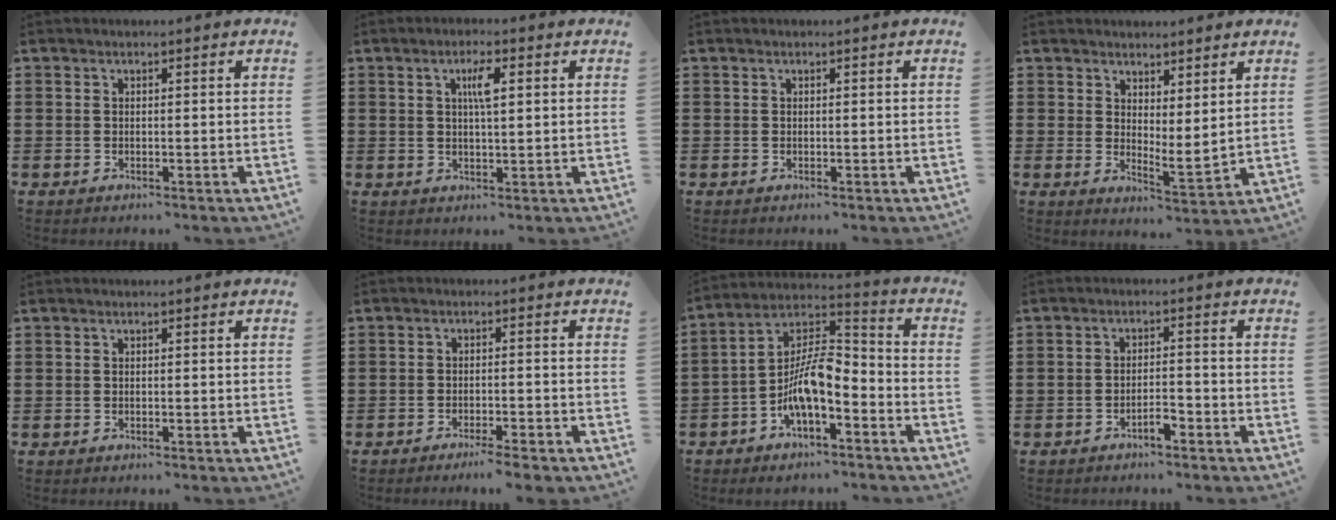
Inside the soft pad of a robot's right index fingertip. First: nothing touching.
{"total": 3.8, "force": [1.1, 0.9, 3.5], "torque": [-0.065, 0.006, 0.014]}
{"total": 0.0}
{"total": 3.2, "force": [3.1, 0.4, 0.7], "torque": [-0.017, -0.019, 0.056]}
{"total": 0.0}
{"total": 2.5, "force": [-2.1, -0.2, 1.2], "torque": [-0.020, 0.000, -0.040]}
{"total": 8.9, "force": [-4.2, 3.0, 7.2], "torque": [-0.171, -0.014, -0.086]}
{"total": 2.5, "force": [-1.9, 0.4, 1.6], "torque": [-0.031, 0.003, -0.037]}